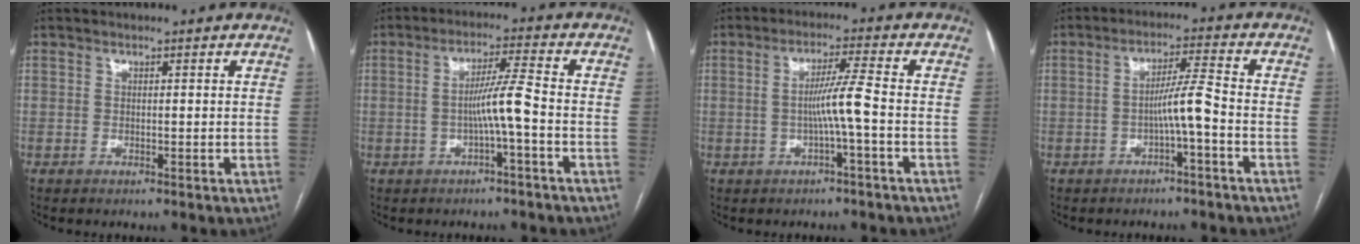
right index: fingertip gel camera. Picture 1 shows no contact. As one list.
[{"total": 5.6, "force": [-1.4, -0.6, 5.4], "torque": [-0.098, 0.011, -0.025]}, {"total": 5.3, "force": [-1.1, -0.9, 5.1], "torque": [-0.095, 0.007, -0.019]}, {"total": 5.0, "force": [-1.7, -0.4, 4.7], "torque": [-0.083, 0.012, -0.028]}]